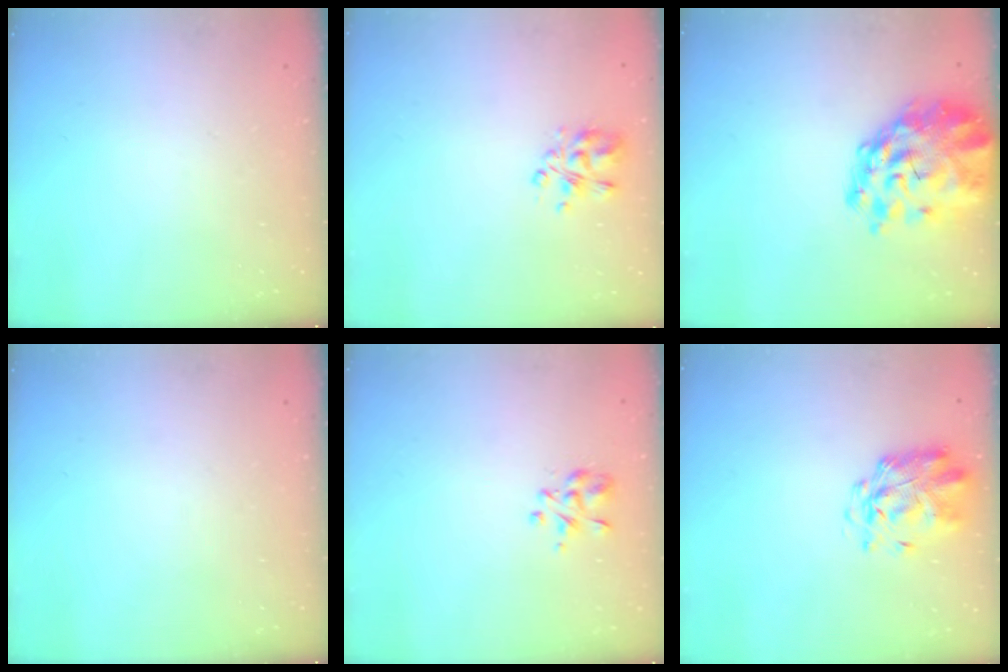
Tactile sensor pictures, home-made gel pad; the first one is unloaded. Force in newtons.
{"total": 5.3, "press": 5.0, "slide": 1.6}
{"total": 8.2, "press": 7.8, "slide": 2.5}
{"total": 0.0}
{"total": 2.9, "press": 2.7, "slide": 1.0}
{"total": 2.6, "press": 2.5, "slide": 0.7}